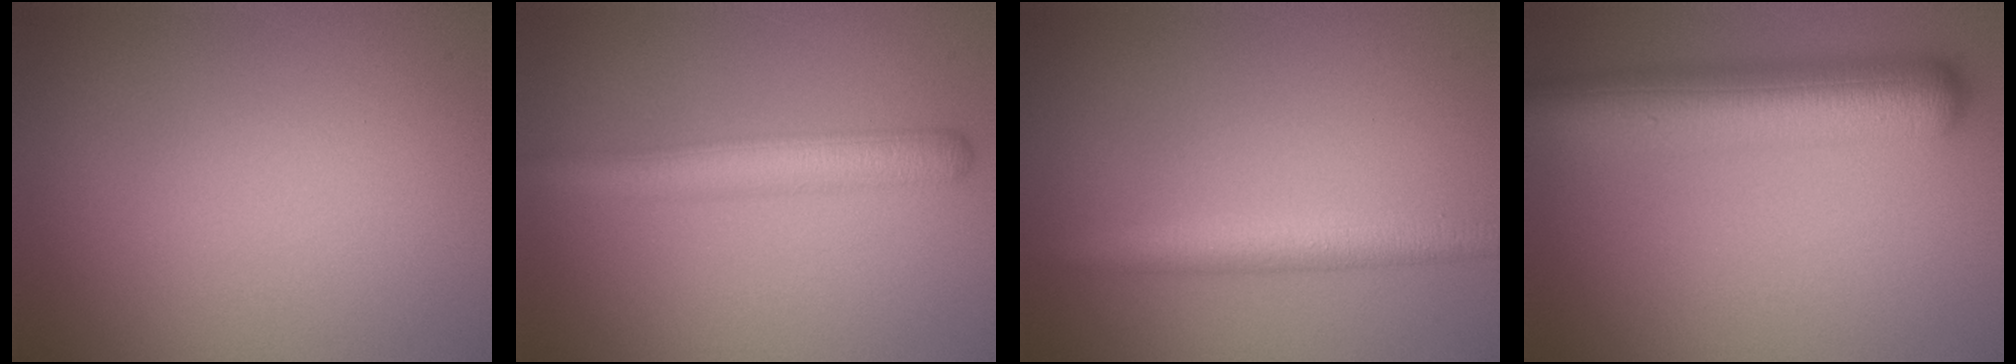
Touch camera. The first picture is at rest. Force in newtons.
{"total": 4.3, "press": 4.3, "slide": 0.1}
{"total": 3.3, "press": 3.3, "slide": 0.0}
{"total": 7.8, "press": 7.8, "slide": 0.2}